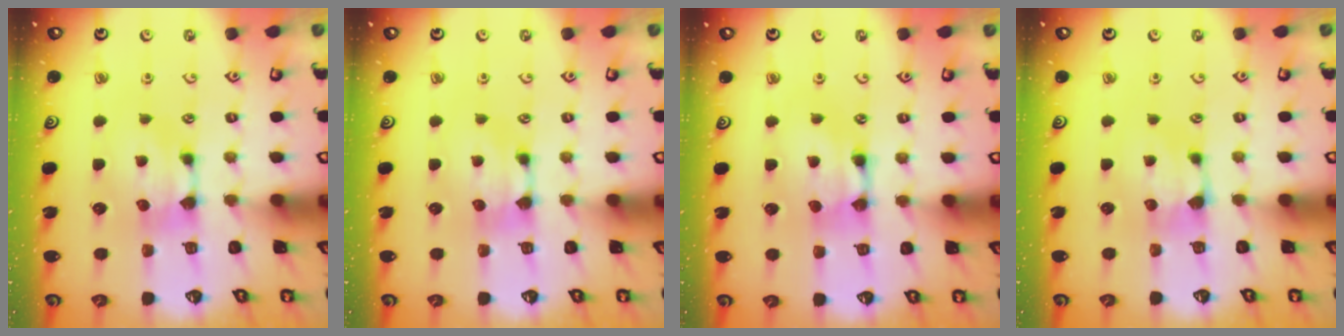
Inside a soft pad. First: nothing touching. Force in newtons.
{"total": 0.0}
{"total": 2.0, "press": 2.0, "slide": 0.1}
{"total": 0.0}